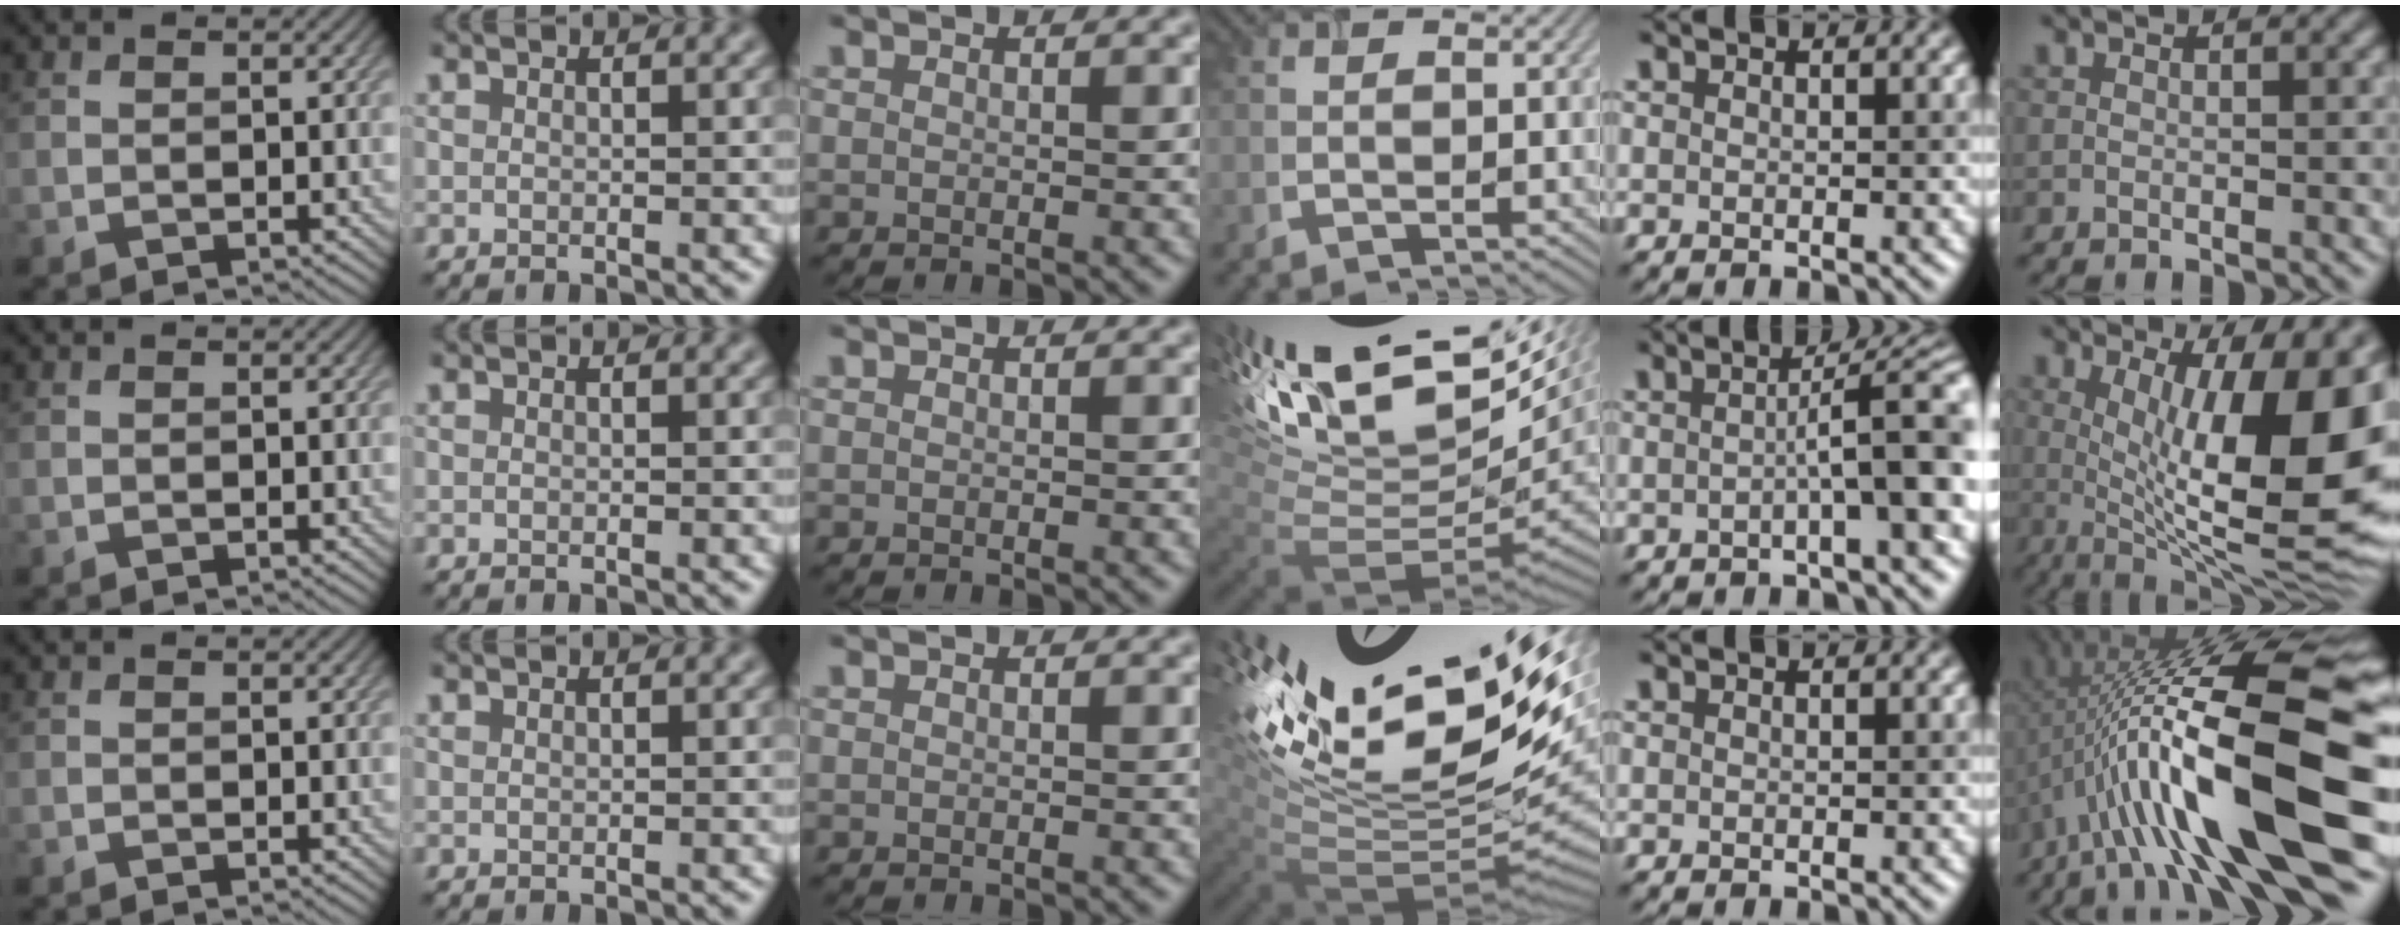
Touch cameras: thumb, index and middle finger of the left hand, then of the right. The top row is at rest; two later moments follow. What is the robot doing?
{"motion": "screw", "object": "timer"}